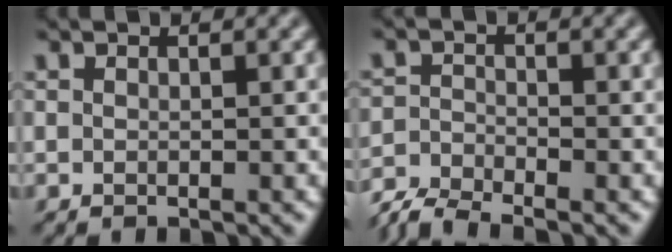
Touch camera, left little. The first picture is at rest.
{"total": 3.9, "force": [-3.6, 0.9, 1.2], "torque": [-0.025, -0.006, -0.082]}